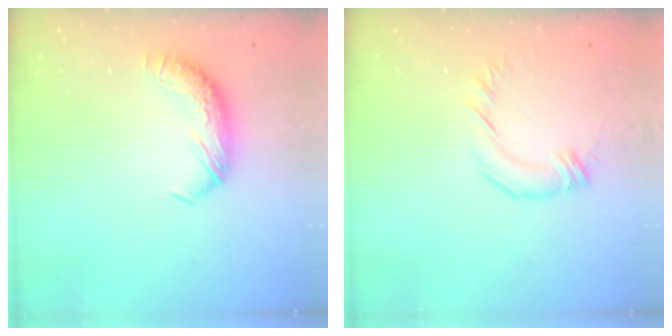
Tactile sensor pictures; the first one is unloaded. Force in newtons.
{"total": 2.5, "press": 2.4, "slide": 0.3}